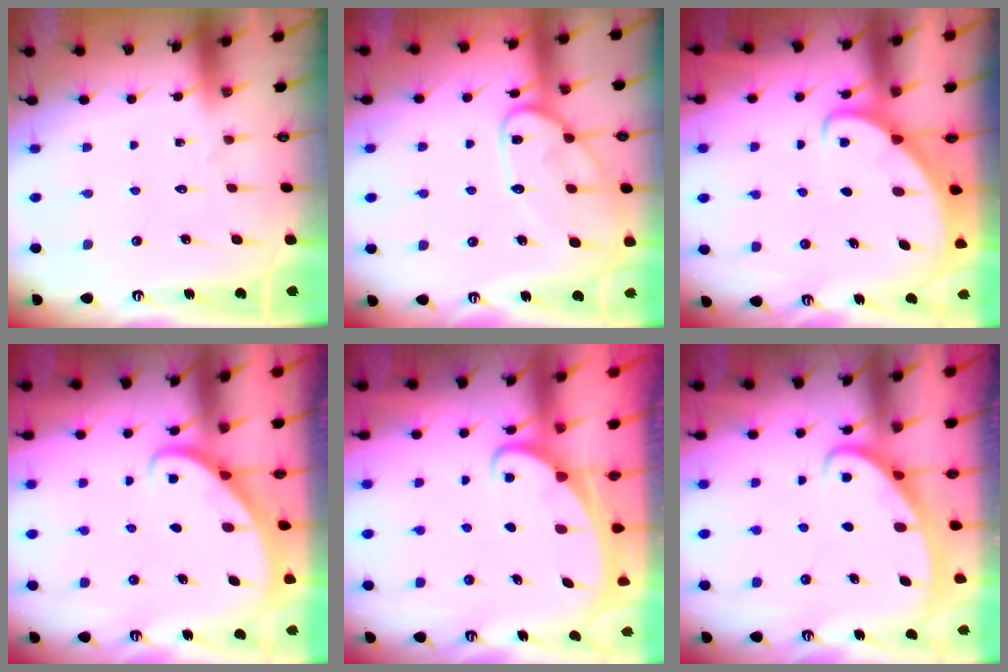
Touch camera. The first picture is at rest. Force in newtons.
{"total": 15.2, "press": 15.2, "slide": 1.1}
{"total": 2.0, "press": 2.0, "slide": 0.3}
{"total": 2.9, "press": 2.9, "slide": 0.2}
{"total": 2.0, "press": 2.0, "slide": 0.3}
{"total": 2.7, "press": 2.7, "slide": 0.4}